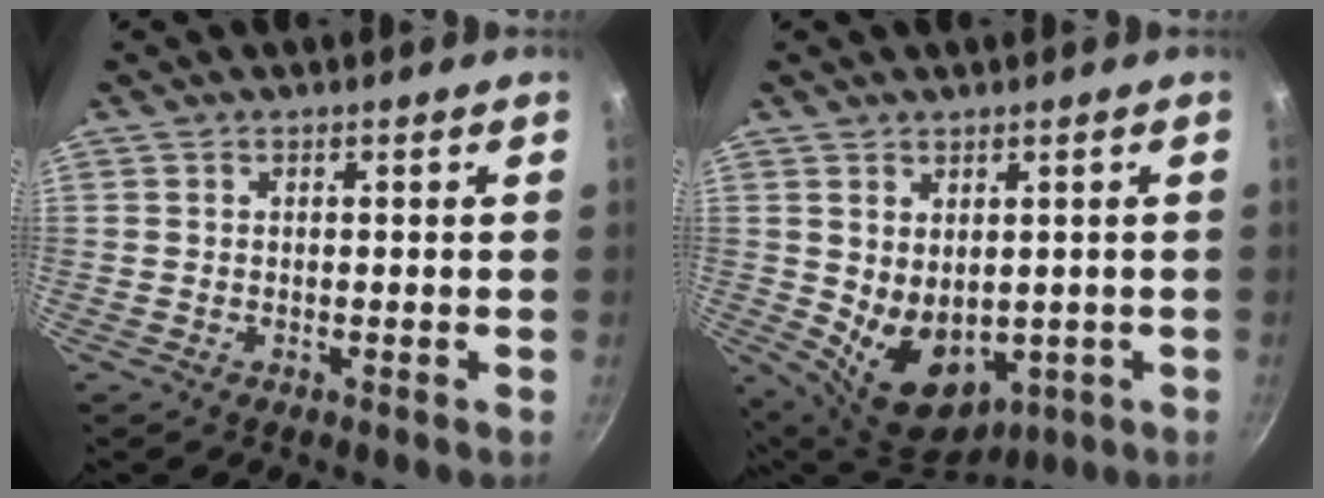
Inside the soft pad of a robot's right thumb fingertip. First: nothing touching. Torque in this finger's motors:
{"motor_torque": [-1.08, 1.37, -0.17, 0.21, 0.33]}